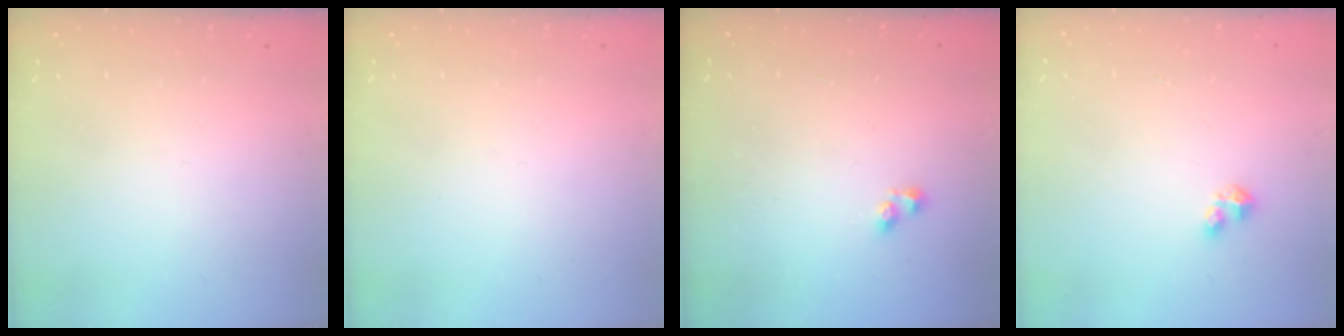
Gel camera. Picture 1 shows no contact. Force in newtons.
{"total": 0.0}
{"total": 0.9, "press": 0.4, "slide": 0.8}
{"total": 2.9, "press": 2.9, "slide": 0.5}